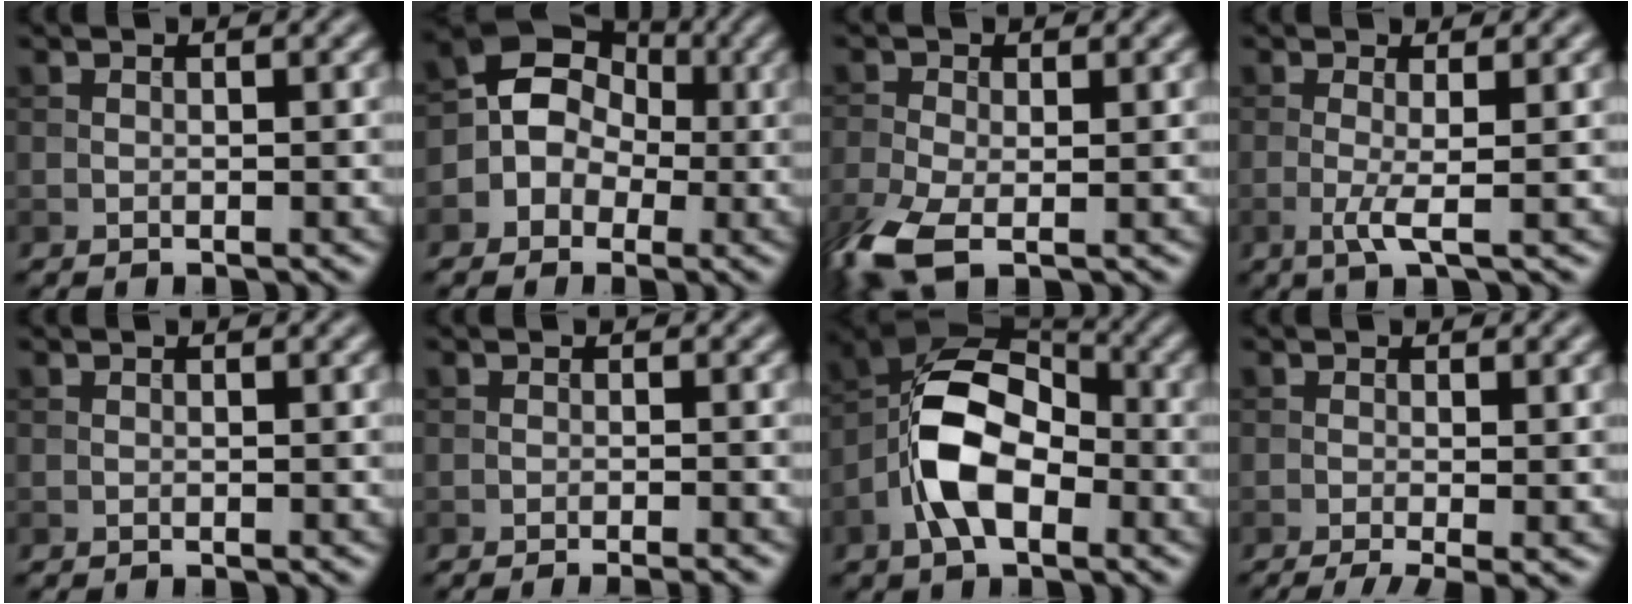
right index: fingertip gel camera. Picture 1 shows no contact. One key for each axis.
{"total": 6.5, "fx": -0.5, "fy": 6.0, "fz": 2.5, "tx": -0.017, "ty": 0.027, "tz": -0.038}
{"total": 6.0, "fx": -2.9, "fy": 2.8, "fz": 4.4, "tx": -0.115, "ty": -0.019, "tz": -0.066}
{"total": 2.4, "fx": -0.5, "fy": 0.2, "fz": 2.3, "tx": -0.050, "ty": -0.005, "tz": -0.012}
{"total": 0.0}
{"total": 2.3, "fx": -1.4, "fy": 0.4, "fz": 1.8, "tx": -0.017, "ty": 0.001, "tz": -0.025}
{"total": 8.3, "fx": -2.8, "fy": 4.6, "fz": 6.4, "tx": -0.123, "ty": 0.013, "tz": -0.060}
{"total": 4.3, "fx": -1.8, "fy": 1.2, "fz": 3.7, "tx": -0.055, "ty": -0.010, "tz": -0.025}